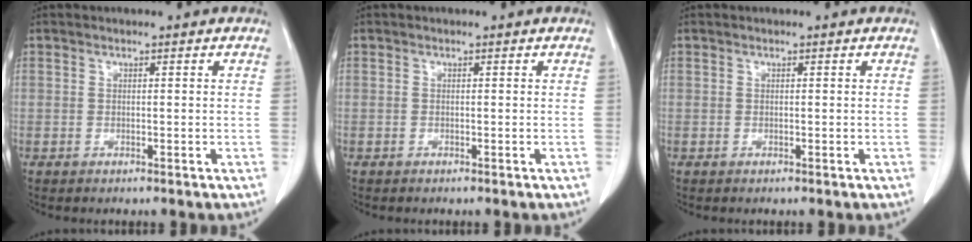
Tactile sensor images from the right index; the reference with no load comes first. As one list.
[{"total": 0.0}, {"total": 0.0}]